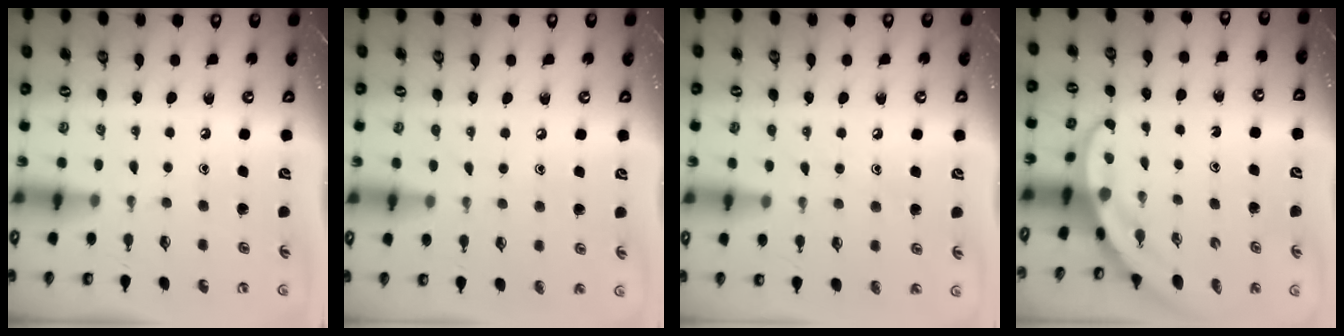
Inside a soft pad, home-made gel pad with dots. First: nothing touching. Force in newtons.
{"total": 4.6, "press": 4.6, "slide": 0.5}
{"total": 7.0, "press": 7.0, "slide": 0.5}
{"total": 3.8, "press": 3.8, "slide": 0.1}